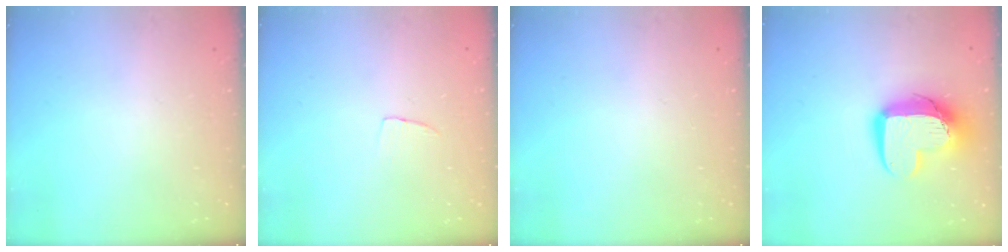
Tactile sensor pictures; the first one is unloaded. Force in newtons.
{"total": 3.2, "press": 3.2, "slide": 0.2}
{"total": 0.0}
{"total": 13.3, "press": 13.3, "slide": 1.4}